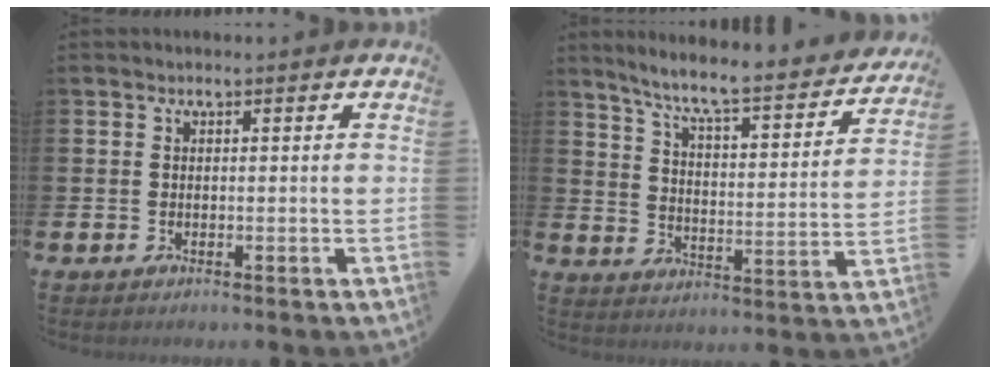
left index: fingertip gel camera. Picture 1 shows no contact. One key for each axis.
{"total": 7.3, "fx": 6.6, "fy": 0.6, "fz": 3.2, "tx": -0.083, "ty": -0.053, "tz": 0.105}